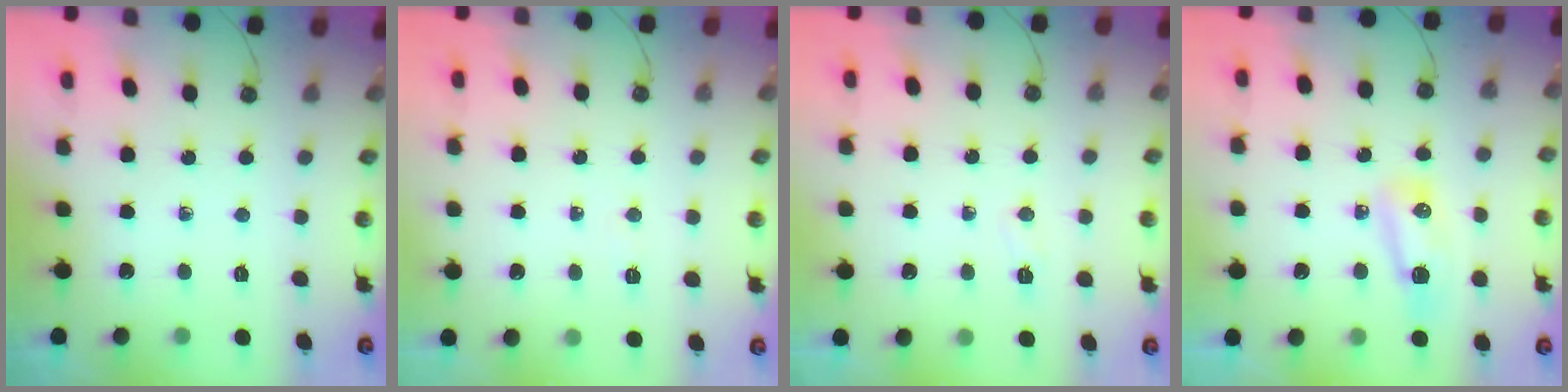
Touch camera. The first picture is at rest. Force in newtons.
{"total": 10.6, "press": 4.9, "slide": 9.4}
{"total": 3.1, "press": 2.8, "slide": 1.2}
{"total": 8.5, "press": 8.1, "slide": 2.7}